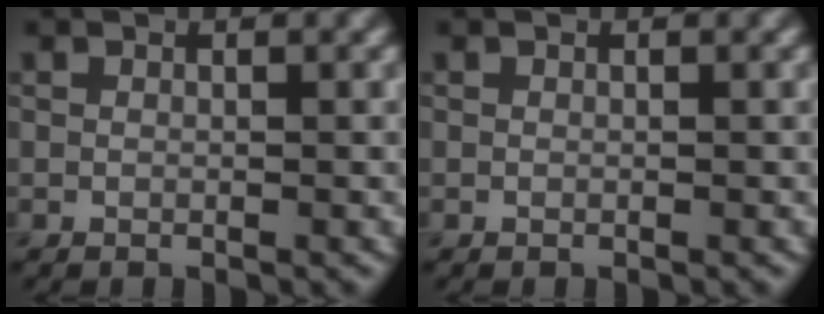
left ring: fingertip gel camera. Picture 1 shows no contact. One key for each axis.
{"total": 0.0}